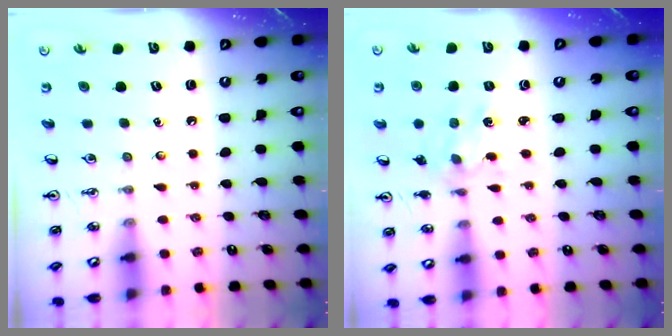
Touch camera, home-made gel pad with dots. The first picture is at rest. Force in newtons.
{"total": 1.5, "press": 1.5, "slide": 0.0}